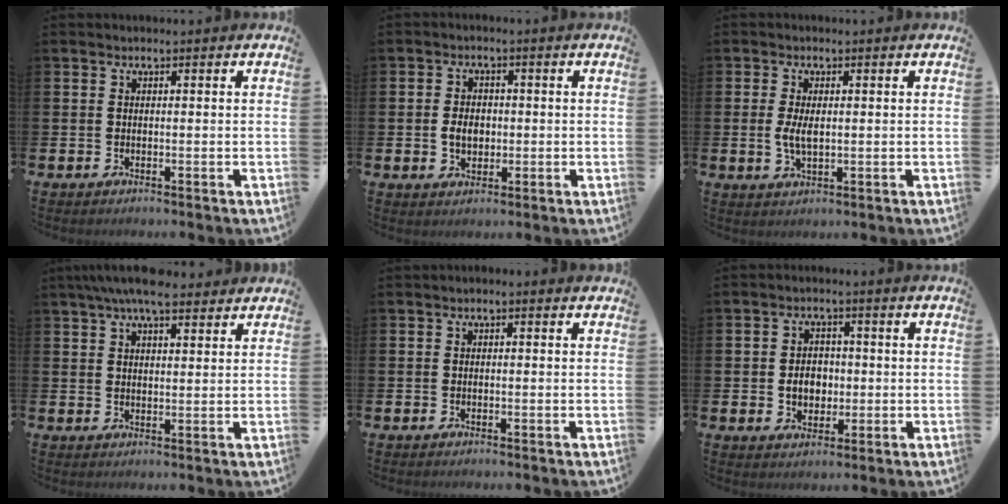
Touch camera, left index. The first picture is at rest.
{"total": 3.4, "force": [-0.3, 2.5, 2.2], "torque": [-0.029, 0.002, -0.012]}
{"total": 3.4, "force": [0.1, 1.6, 3.0], "torque": [-0.049, 0.002, -0.001]}
{"total": 6.0, "force": [5.0, 1.8, 2.8], "torque": [-0.058, -0.014, 0.090]}
{"total": 0.6, "force": [-0.5, 0.1, 0.3], "torque": [-0.003, -0.003, -0.011]}
{"total": 3.8, "force": [-0.4, 3.1, 2.2], "torque": [-0.024, 0.000, -0.017]}